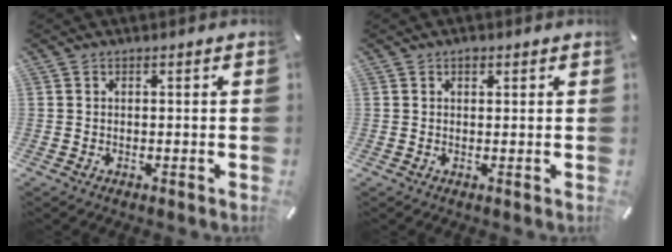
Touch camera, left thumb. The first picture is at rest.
{"total": 1.1, "force": [0.6, 0.8, 0.6], "torque": [-0.003, 0.000, 0.009]}